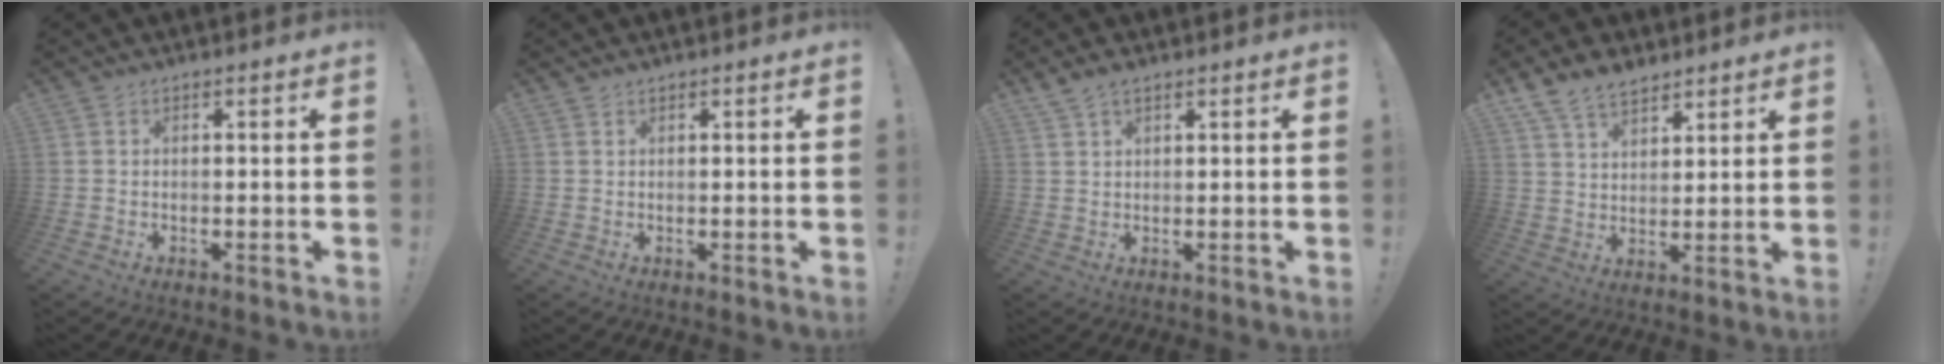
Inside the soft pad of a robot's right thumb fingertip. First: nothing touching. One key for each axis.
{"total": 0.7, "fx": 0.6, "fy": 0.3, "fz": 0.1, "tx": -0.002, "ty": -0.001, "tz": 0.013}
{"total": 3.6, "fx": 2.7, "fy": 1.4, "fz": 1.9, "tx": -0.038, "ty": -0.007, "tz": 0.052}
{"total": 8.8, "fx": 6.7, "fy": 4.5, "fz": 3.5, "tx": -0.071, "ty": -0.029, "tz": 0.133}